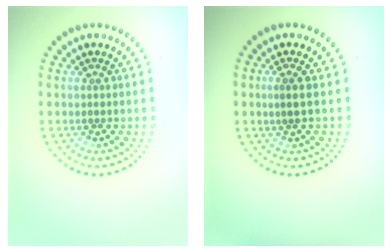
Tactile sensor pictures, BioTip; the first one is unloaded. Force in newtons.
{"total": 0.9, "press": 0.6, "slide": 0.6}